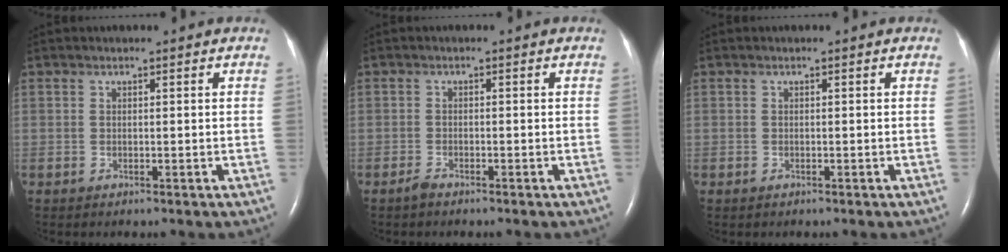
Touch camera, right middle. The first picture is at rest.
{"total": 1.1, "force": [-1.0, 0.2, 0.4], "torque": [-0.018, -0.003, -0.019]}
{"total": 0.0}